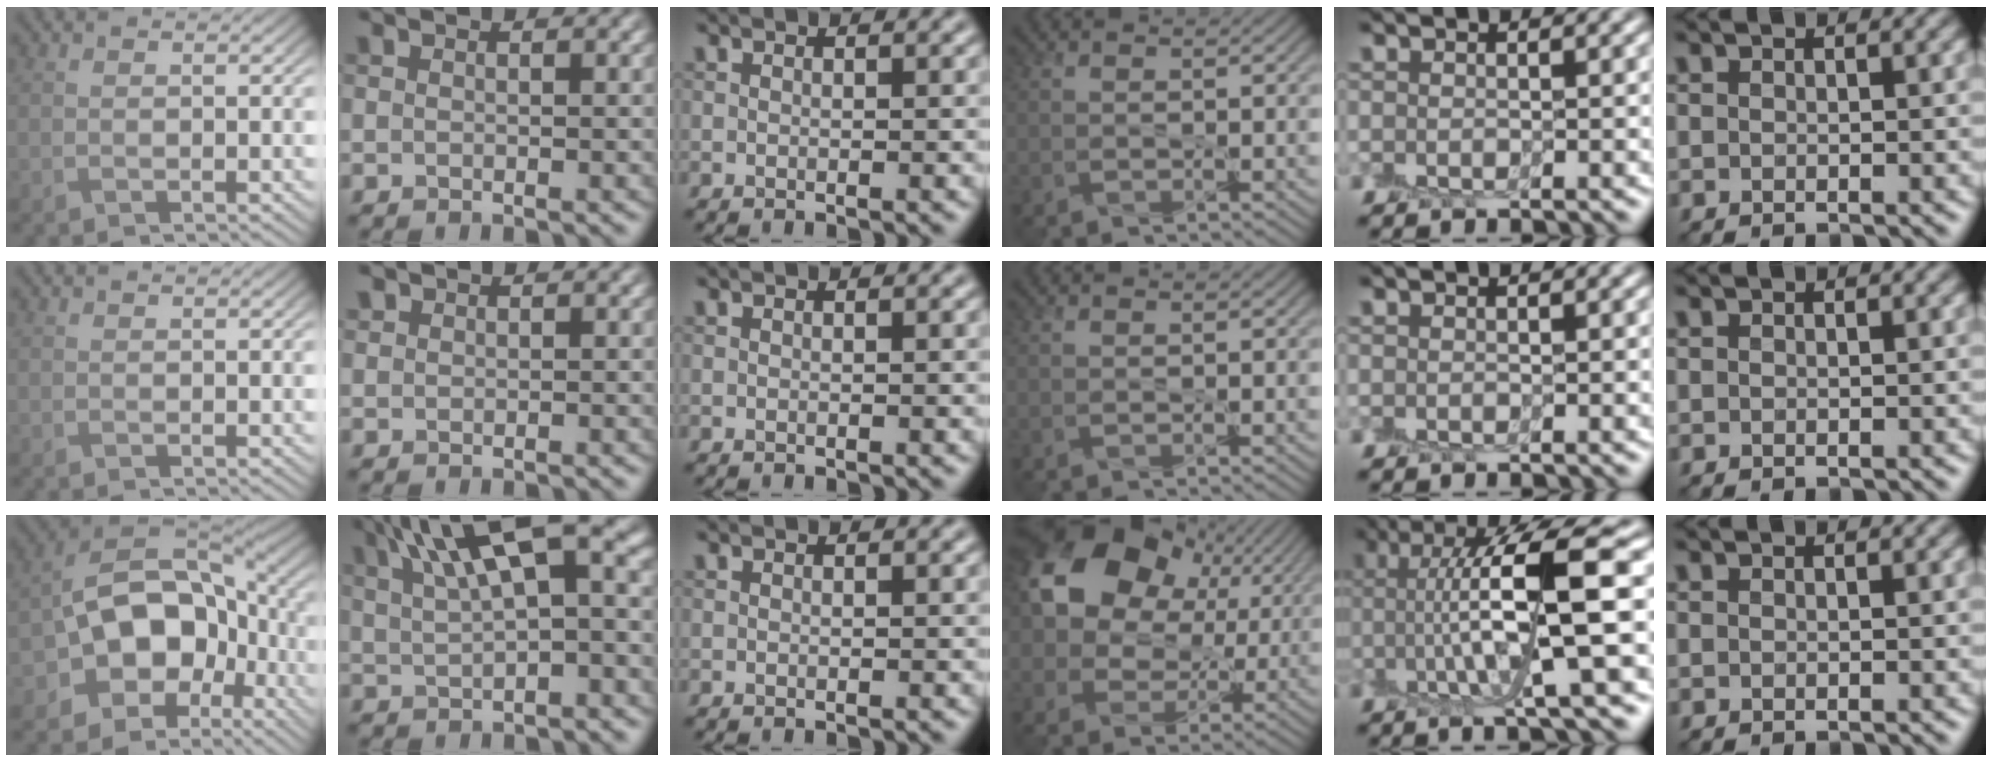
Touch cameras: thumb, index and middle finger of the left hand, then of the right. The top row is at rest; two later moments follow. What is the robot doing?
{"motion": "peel", "object": "postage stamp"}